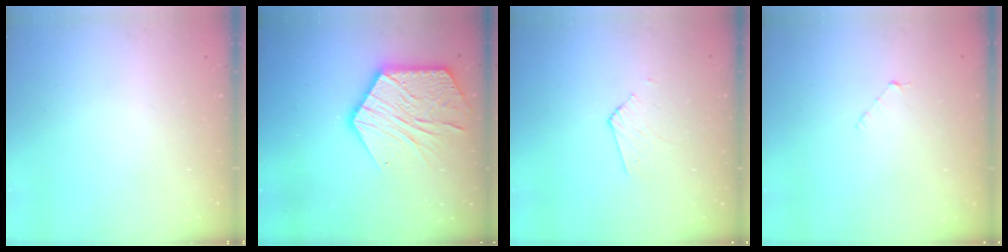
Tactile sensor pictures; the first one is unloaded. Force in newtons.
{"total": 17.7, "press": 17.7, "slide": 1.5}
{"total": 2.7, "press": 2.7, "slide": 0.2}
{"total": 3.0, "press": 3.0, "slide": 0.3}